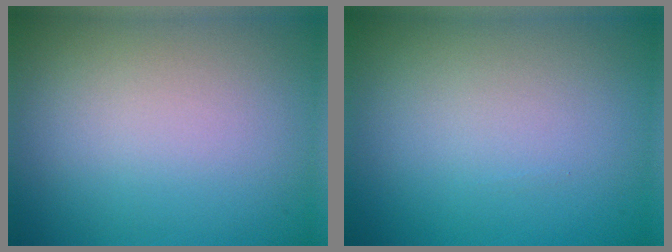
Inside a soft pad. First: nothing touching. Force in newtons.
{"total": 0.0}